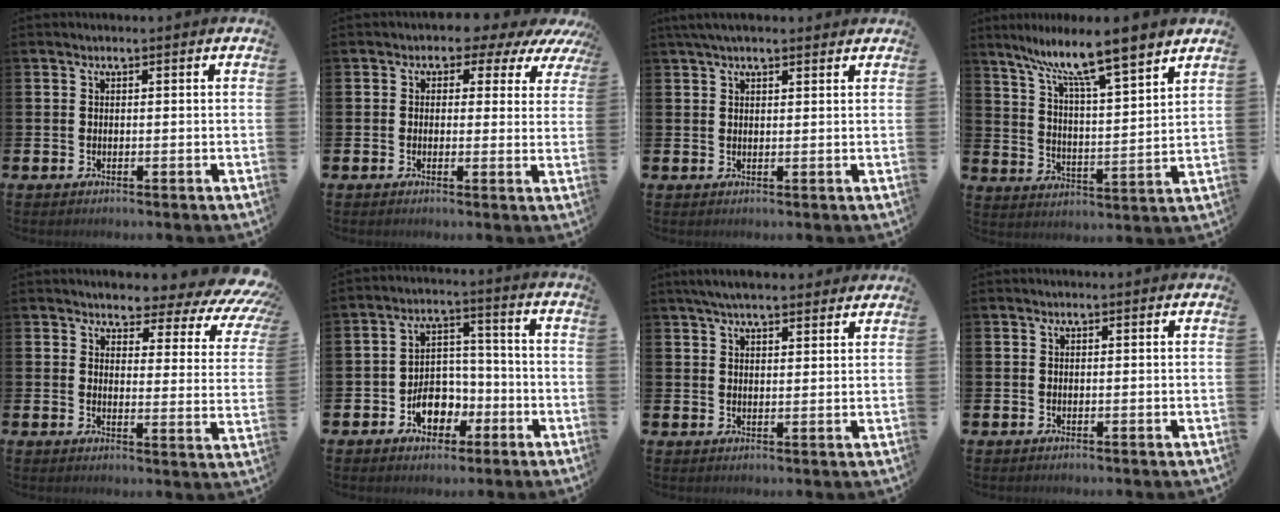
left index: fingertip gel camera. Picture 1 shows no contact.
{"total": 2.4, "force": [1.3, 1.9, 0.8], "torque": [-0.018, -0.006, 0.012]}
{"total": 2.9, "force": [2.3, 0.9, 1.4], "torque": [-0.026, 0.001, 0.042]}
{"total": 10.2, "force": [9.0, 0.4, 4.8], "torque": [-0.112, -0.057, 0.149]}
{"total": 4.6, "force": [3.9, 1.8, 1.7], "torque": [-0.027, -0.046, 0.054]}
{"total": 6.4, "force": [-2.7, 4.6, 3.4], "torque": [-0.050, 0.010, -0.051]}
{"total": 4.6, "force": [4.1, 1.0, 1.7], "torque": [-0.038, -0.009, 0.076]}
{"total": 0.0}